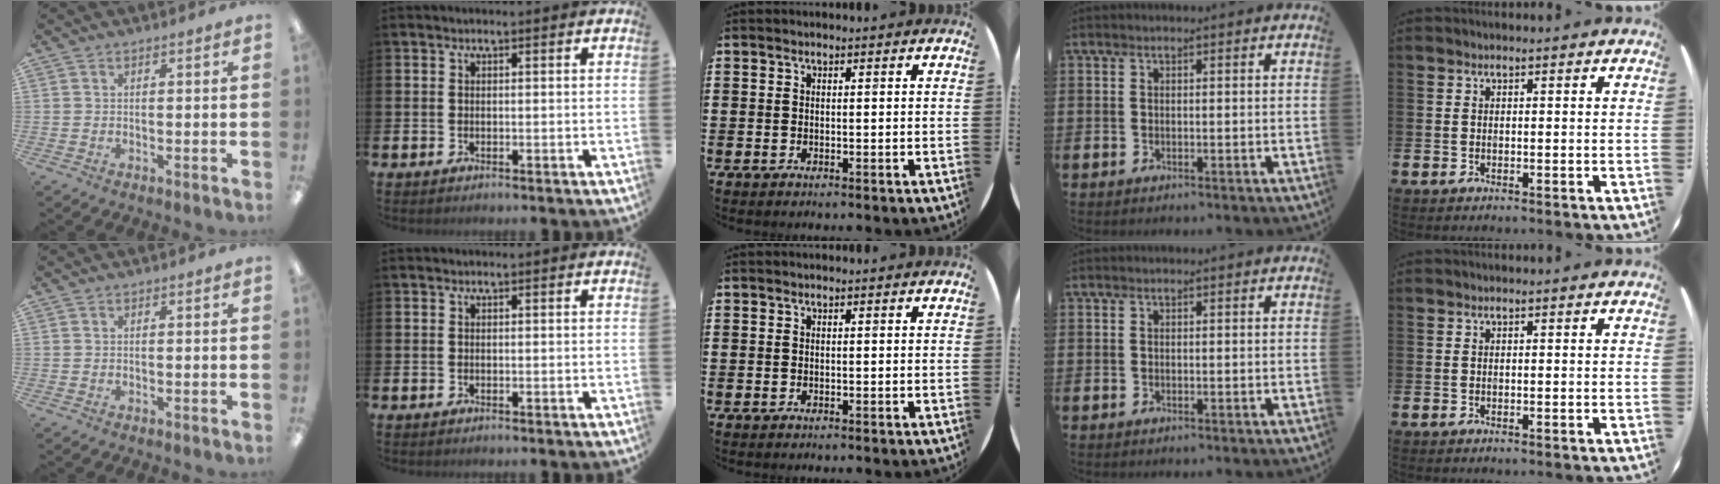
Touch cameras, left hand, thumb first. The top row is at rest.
{}